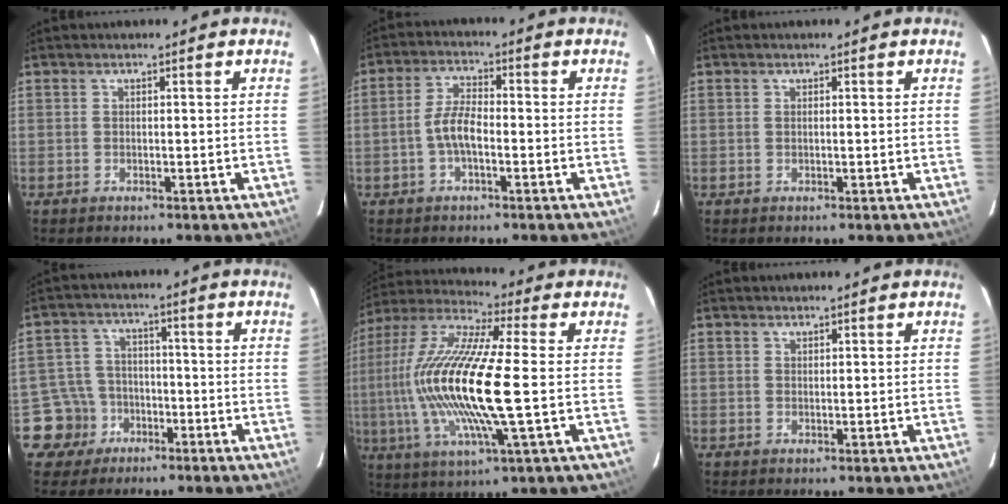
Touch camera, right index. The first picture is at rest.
{"total": 4.8, "force": [-1.5, 1.8, 4.2], "torque": [-0.091, 0.011, -0.030]}
{"total": 0.0}
{"total": 7.5, "force": [-3.8, 6.5, 0.2], "torque": [-0.032, 0.026, -0.061]}
{"total": 21.2, "force": [-0.9, 3.0, 21.0], "torque": [-0.407, -0.007, -0.029]}
{"total": 0.7, "force": [0.6, 0.3, 0.0], "torque": [0.000, 0.001, 0.011]}